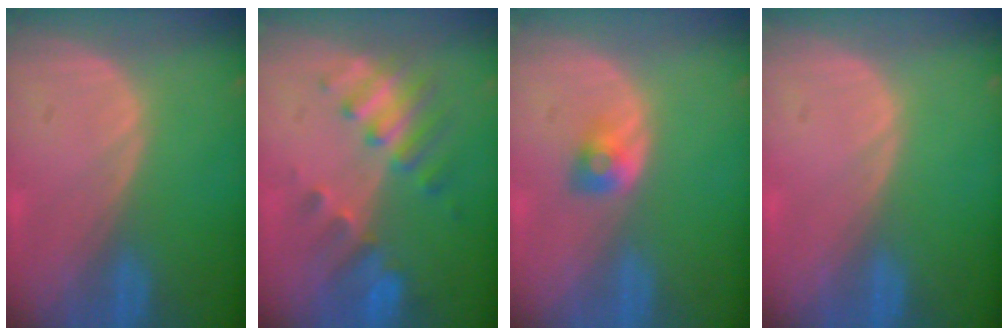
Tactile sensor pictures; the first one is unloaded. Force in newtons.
{"total": 7.8, "press": 6.9, "slide": 3.7}
{"total": 2.5, "press": 2.3, "slide": 0.9}
{"total": 0.0}